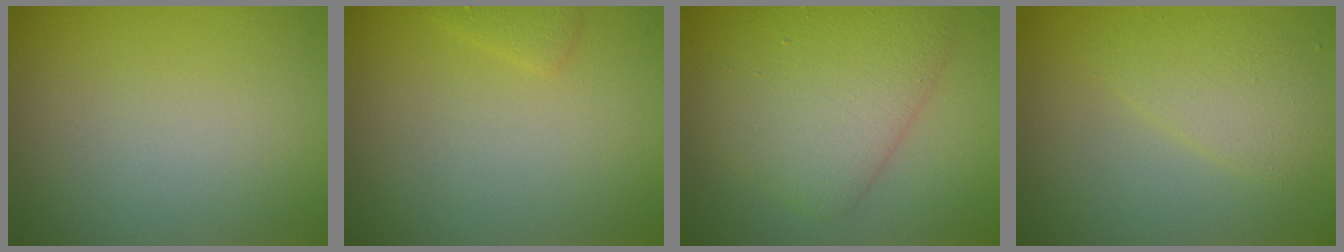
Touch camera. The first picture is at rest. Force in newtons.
{"total": 1.0, "press": 1.0, "slide": 0.1}
{"total": 6.2, "press": 6.2, "slide": 0.1}
{"total": 2.5, "press": 2.5, "slide": 0.1}